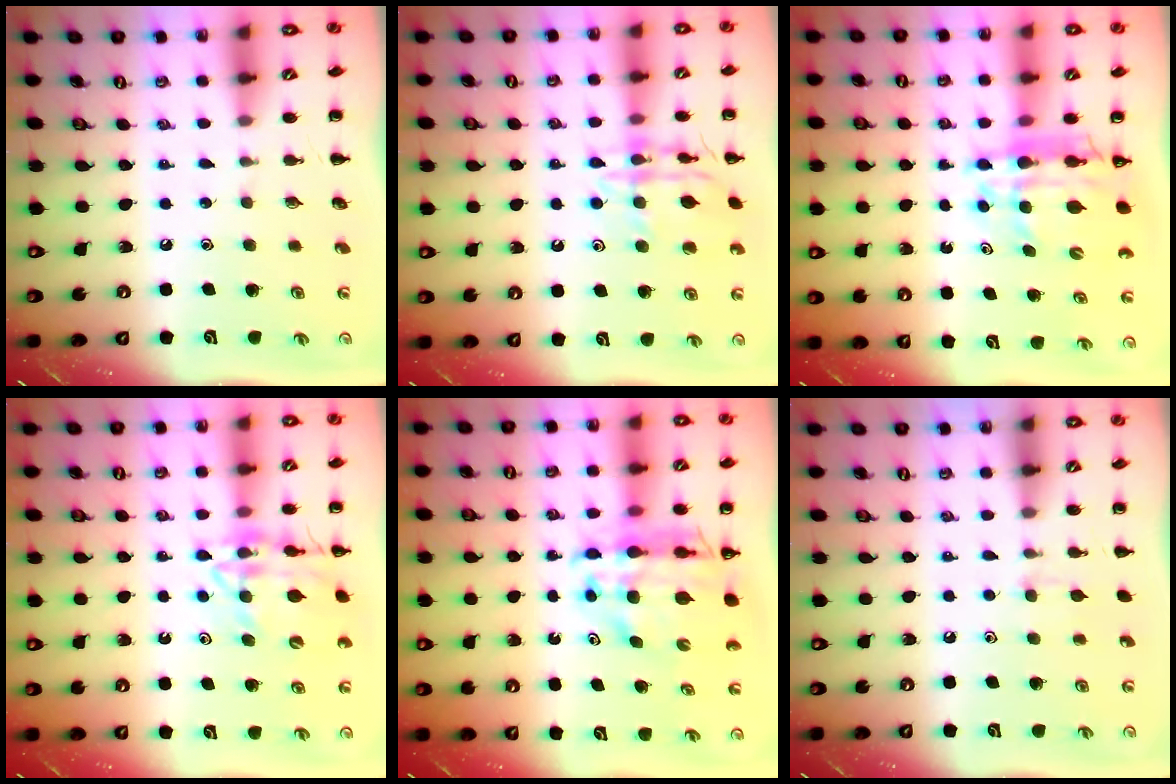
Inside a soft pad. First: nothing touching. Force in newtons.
{"total": 13.1, "press": 13.0, "slide": 1.1}
{"total": 13.1, "press": 12.5, "slide": 3.7}
{"total": 15.4, "press": 15.2, "slide": 2.1}
{"total": 11.9, "press": 11.4, "slide": 3.2}
{"total": 4.7, "press": 4.3, "slide": 1.8}